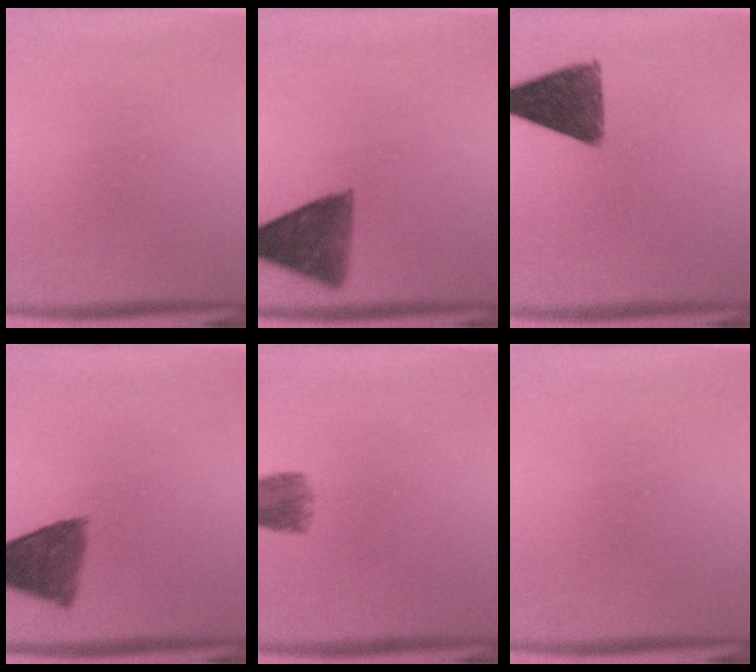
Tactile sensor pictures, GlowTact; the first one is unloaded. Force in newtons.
{"total": 9.5}
{"total": 11.4}
{"total": 8.0}
{"total": 4.6}
{"total": 0.0}